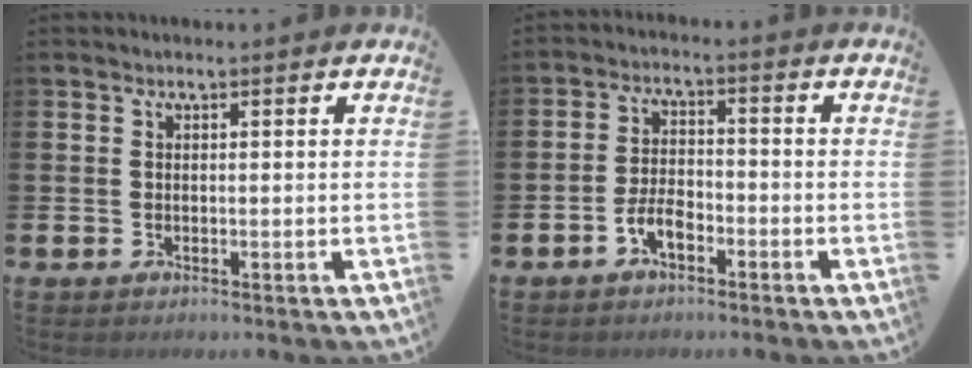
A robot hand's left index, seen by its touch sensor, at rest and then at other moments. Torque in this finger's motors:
{"motor_torque": [0.58, 0.27, 0.13, 0.10]}